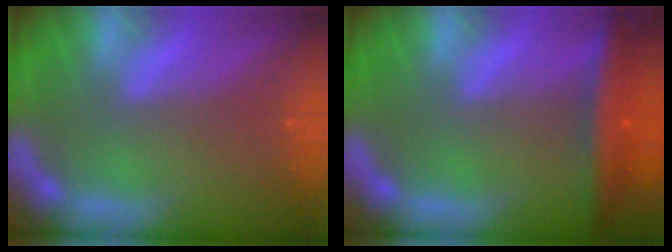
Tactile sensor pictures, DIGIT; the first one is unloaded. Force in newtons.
{"total": 5.0}